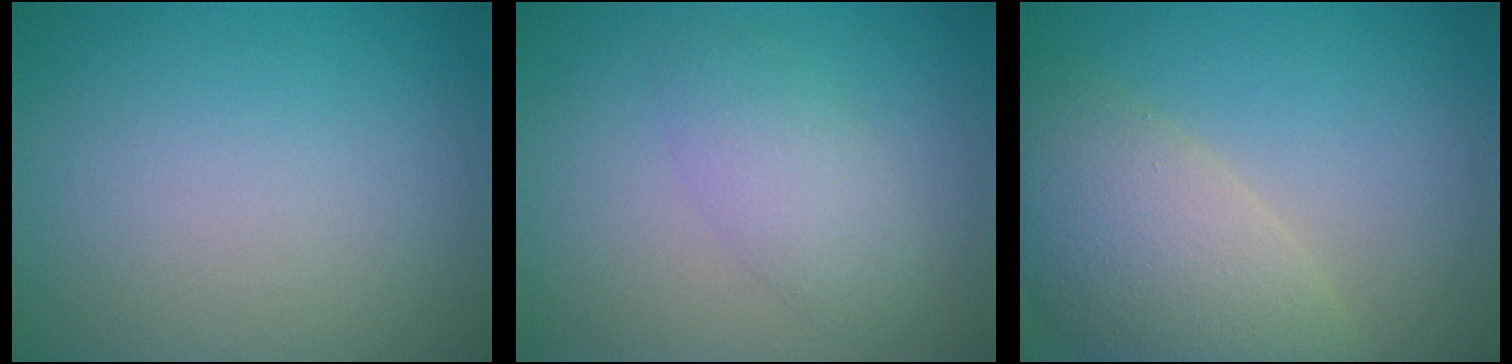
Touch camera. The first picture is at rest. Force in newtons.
{"total": 2.9, "press": 2.9, "slide": 0.1}
{"total": 8.1, "press": 8.0, "slide": 1.0}